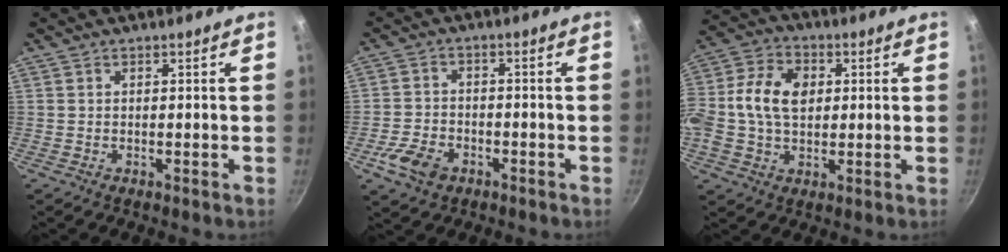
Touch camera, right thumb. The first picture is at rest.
{"total": 6.9, "force": [-3.4, 4.6, 3.8], "torque": [-0.074, 0.020, -0.064]}
{"total": 12.8, "force": [1.4, 8.9, 9.0], "torque": [-0.159, 0.015, 0.007]}